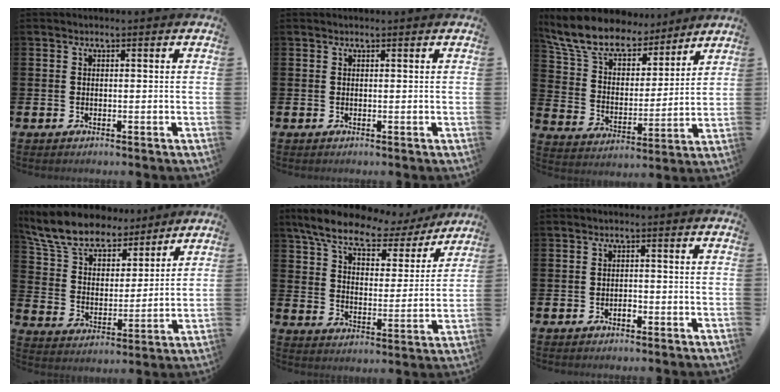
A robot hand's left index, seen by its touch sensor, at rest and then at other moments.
{"total": 0.0}
{"total": 11.0, "force": [9.9, 3.8, 3.2], "torque": [-0.114, -0.058, 0.179]}
{"total": 9.7, "force": [8.8, 3.0, 2.7], "torque": [-0.098, -0.053, 0.161]}
{"total": 8.8, "force": [7.5, 2.8, 3.7], "torque": [-0.101, -0.044, 0.126]}
{"total": 1.0, "force": [-0.5, 0.6, 0.6], "torque": [0.004, -0.008, -0.012]}